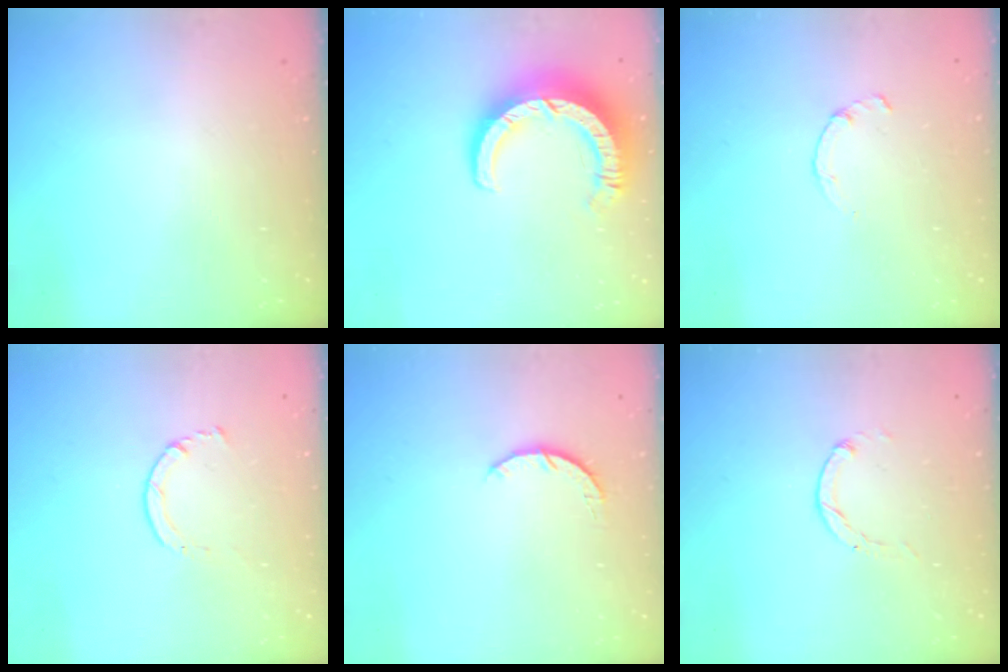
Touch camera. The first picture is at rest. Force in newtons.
{"total": 11.4, "press": 11.3, "slide": 1.1}
{"total": 0.9, "press": 0.8, "slide": 0.3}
{"total": 2.0, "press": 1.9, "slide": 0.3}
{"total": 3.0, "press": 3.0, "slide": 0.4}
{"total": 0.7, "press": 0.6, "slide": 0.2}